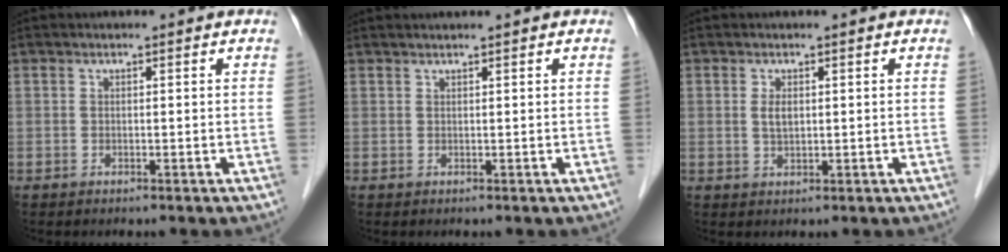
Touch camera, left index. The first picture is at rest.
{"total": 1.0, "force": [0.9, -0.1, 0.4], "torque": [-0.006, 0.012, 0.020]}
{"total": 1.7, "force": [0.4, 1.0, 1.4], "torque": [-0.027, -0.001, 0.010]}